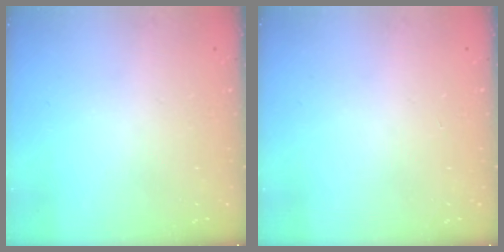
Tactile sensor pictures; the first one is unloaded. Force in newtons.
{"total": 0.0}